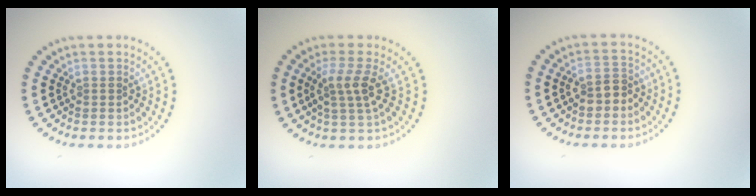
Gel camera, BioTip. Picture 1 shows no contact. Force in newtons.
{"total": 2.7, "press": 2.0, "slide": 1.9}
{"total": 2.1, "press": 2.0, "slide": 0.7}